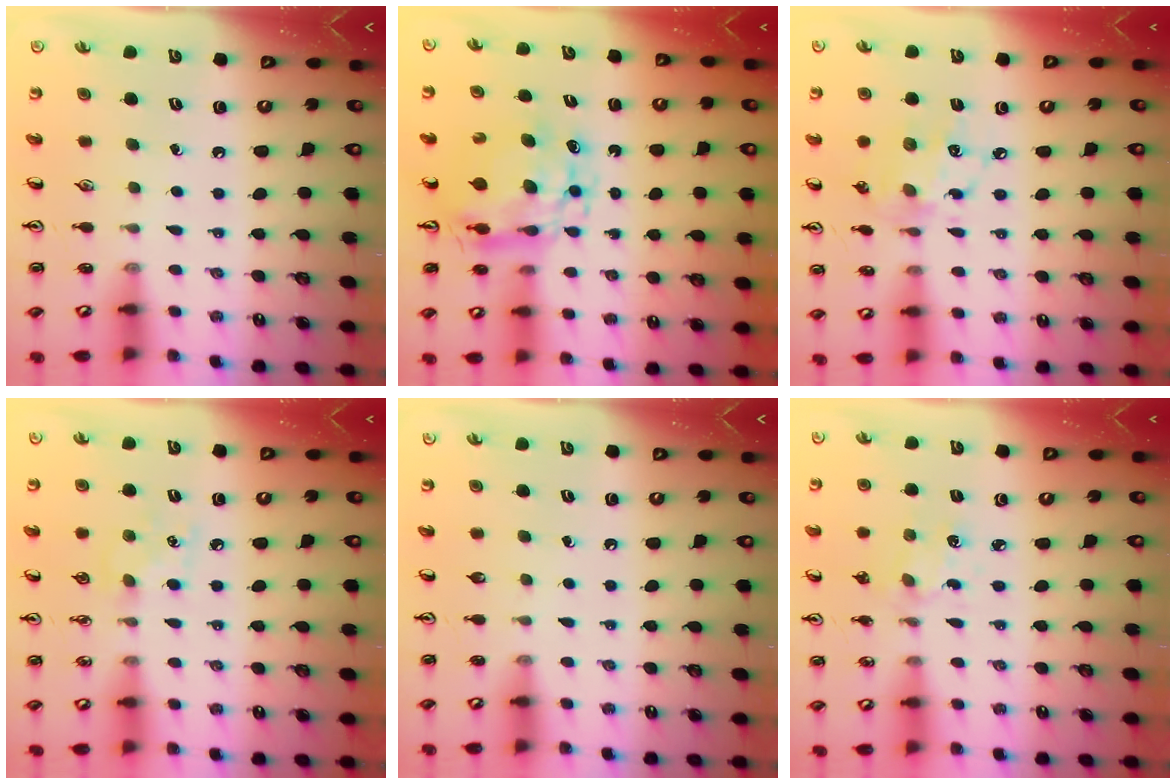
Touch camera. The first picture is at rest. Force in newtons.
{"total": 9.4, "press": 9.4, "slide": 0.8}
{"total": 11.2, "press": 11.1, "slide": 0.7}
{"total": 7.1, "press": 7.0, "slide": 1.0}
{"total": 0.0}
{"total": 2.1, "press": 2.0, "slide": 0.7}